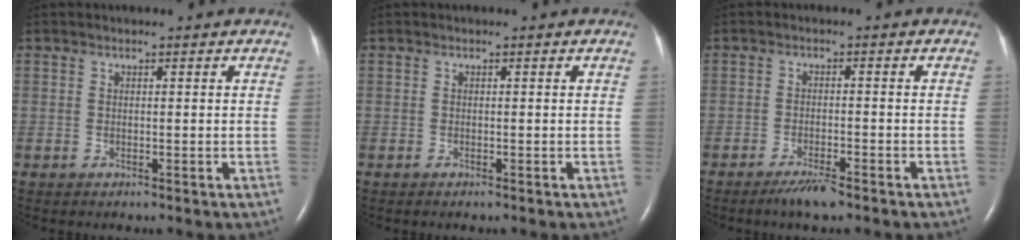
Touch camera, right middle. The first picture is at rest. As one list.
[{"total": 0.0}, {"total": 3.7, "force": [-2.8, 0.4, 2.4], "torque": [-0.051, -0.006, -0.050]}]